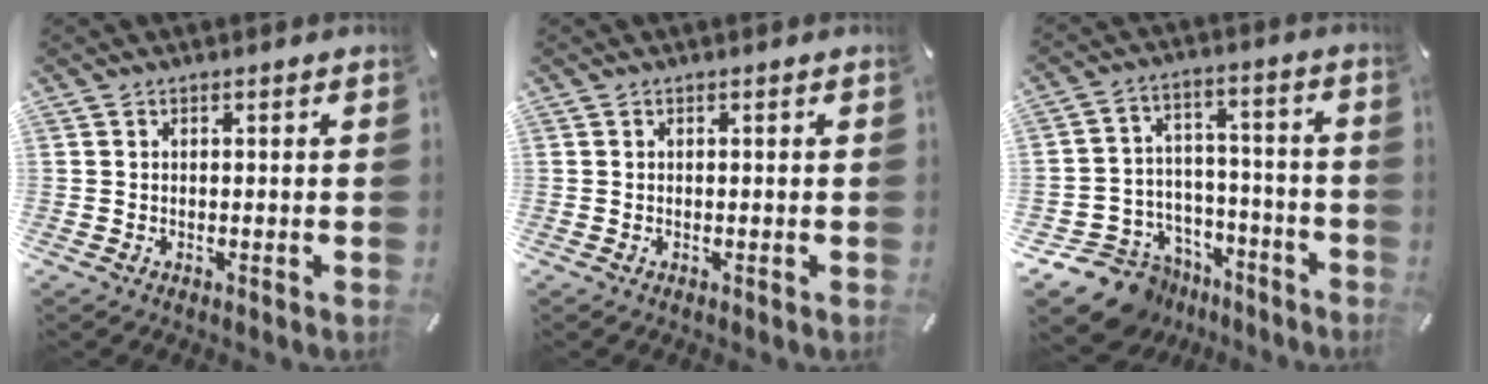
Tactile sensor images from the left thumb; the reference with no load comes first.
{"total": 0.0}
{"total": 11.8, "force": [-8.2, 8.1, 2.6], "torque": [-0.040, 0.051, -0.139]}